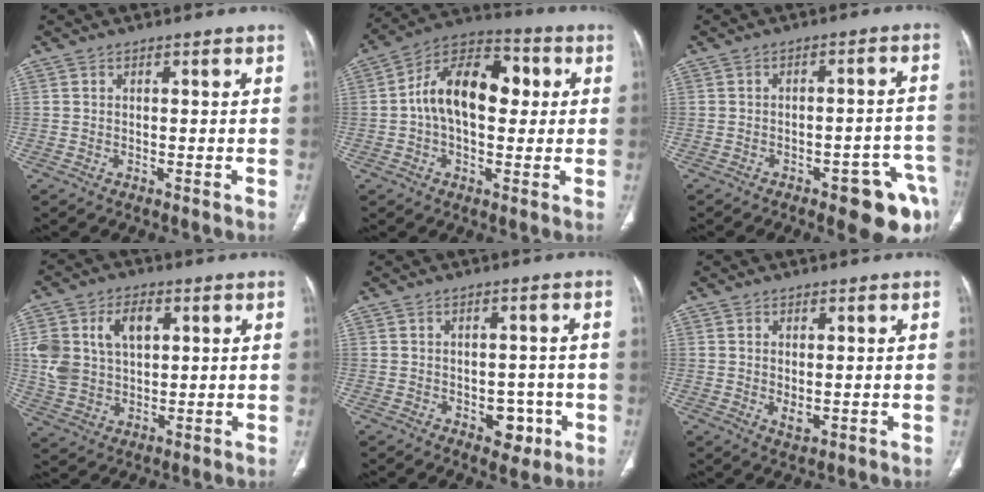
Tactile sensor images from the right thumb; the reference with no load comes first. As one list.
[{"total": 16.0, "force": [1.7, 9.8, 12.5], "torque": [-0.183, 0.035, 0.018]}, {"total": 12.6, "force": [-6.9, 4.2, 9.7], "torque": [-0.065, 0.043, -0.078]}, {"total": 12.6, "force": [3.4, 8.6, 8.6], "torque": [-0.154, 0.004, 0.072]}, {"total": 5.3, "force": [-1.8, 3.6, 3.4], "torque": [-0.016, 0.009, -0.016]}, {"total": 2.8, "force": [-0.1, 1.5, 2.3], "torque": [-0.039, -0.009, 0.005]}]